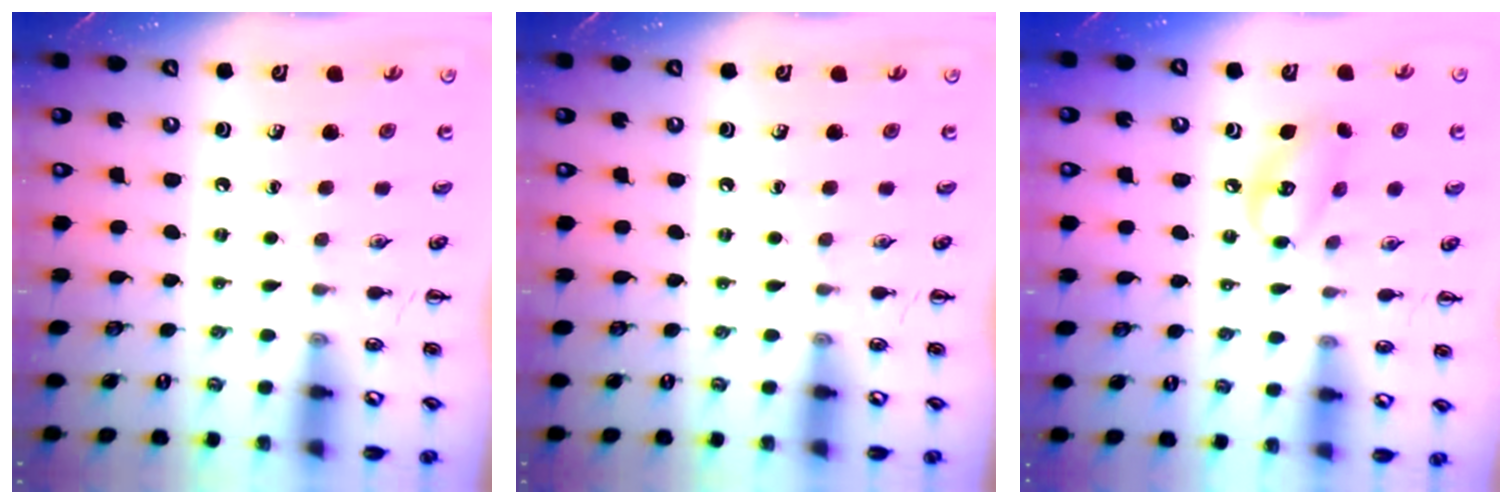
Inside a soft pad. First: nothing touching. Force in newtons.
{"total": 0.0}
{"total": 8.8, "press": 8.6, "slide": 1.4}